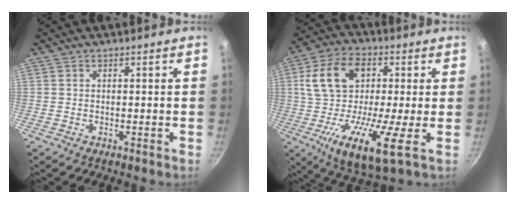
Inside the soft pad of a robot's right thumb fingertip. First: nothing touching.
{"total": 18.1, "force": [-0.5, 8.2, 16.1], "torque": [-0.271, 0.009, -0.030]}